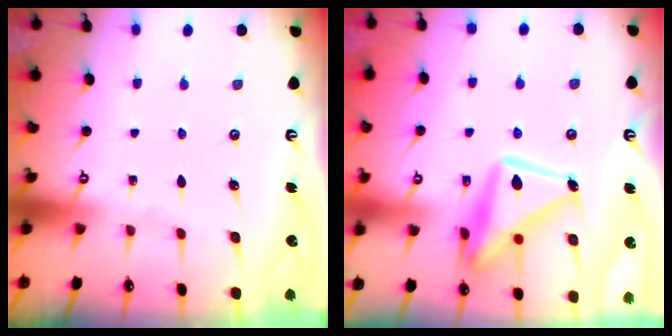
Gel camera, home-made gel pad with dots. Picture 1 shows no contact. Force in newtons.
{"total": 17.3, "press": 17.2, "slide": 1.3}